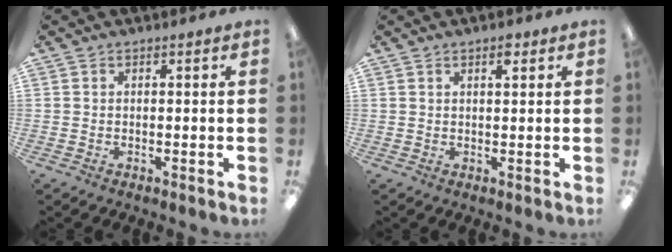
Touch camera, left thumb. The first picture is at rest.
{"total": 2.3, "force": [1.6, 0.7, 1.4], "torque": [-0.023, -0.002, 0.026]}